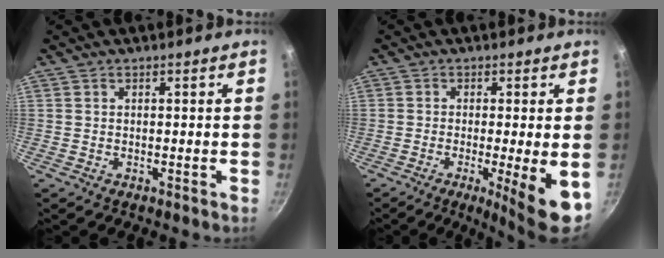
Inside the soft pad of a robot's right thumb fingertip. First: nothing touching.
{"total": 8.4, "force": [-2.0, 0.9, 8.1], "torque": [-0.117, -0.007, -0.027]}